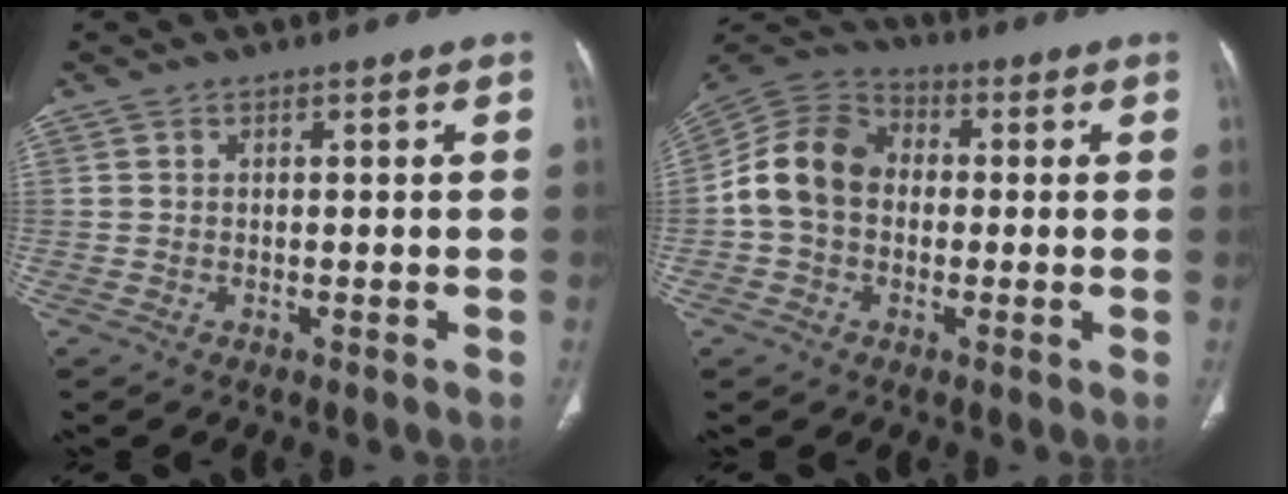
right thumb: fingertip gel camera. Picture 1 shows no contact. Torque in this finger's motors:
{"motor_torque": [0.43, 0.85, 0.95, -0.93, 0.10]}